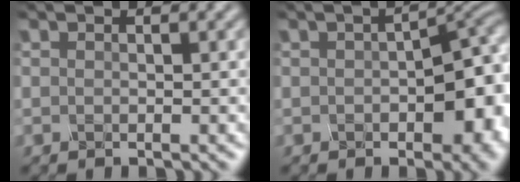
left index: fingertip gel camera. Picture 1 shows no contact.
{"total": 7.7, "force": [-0.8, 4.3, 6.3], "torque": [-0.063, 0.000, -0.010]}